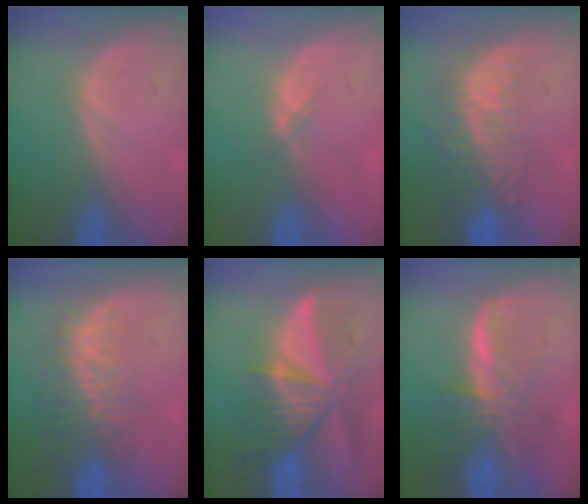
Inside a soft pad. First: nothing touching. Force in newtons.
{"total": 1.1, "press": 0.8, "slide": 0.7}
{"total": 9.5, "press": 8.2, "slide": 4.9}
{"total": 8.3, "press": 6.9, "slide": 4.5}
{"total": 9.8, "press": 8.6, "slide": 4.7}
{"total": 8.2, "press": 7.0, "slide": 4.2}